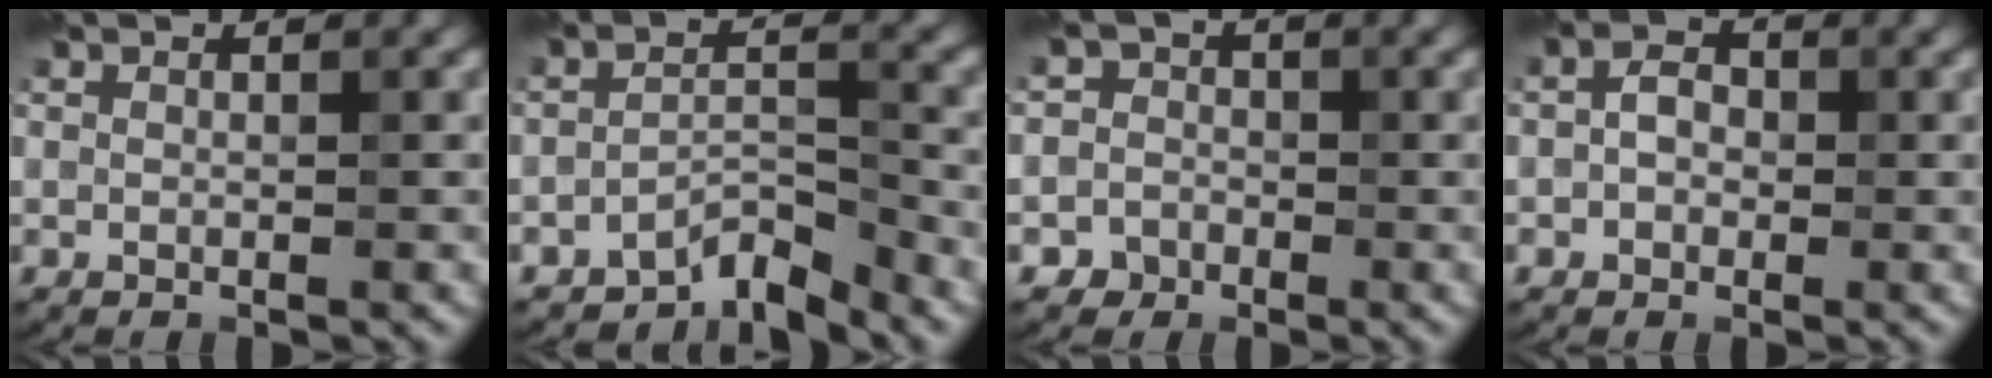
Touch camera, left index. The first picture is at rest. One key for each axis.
{"total": 3.9, "fx": -3.5, "fy": 1.0, "fz": 1.6, "tx": -0.022, "ty": 0.007, "tz": -0.070}
{"total": 3.3, "fx": -1.5, "fy": 2.9, "fz": 0.2, "tx": 0.035, "ty": 0.004, "tz": -0.042}
{"total": 2.0, "fx": -0.3, "fy": 1.6, "fz": 1.2, "tx": -0.016, "ty": 0.002, "tz": -0.016}